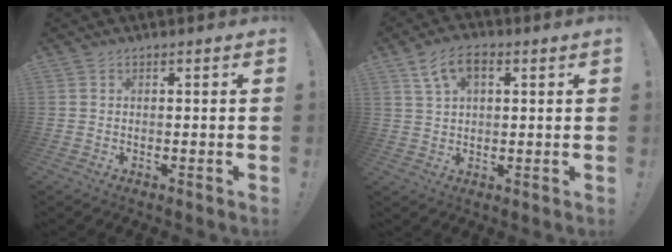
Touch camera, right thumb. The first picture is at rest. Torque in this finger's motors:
{"motor_torque": [0.09, 0.11, 0.20, 0.16, 0.00]}